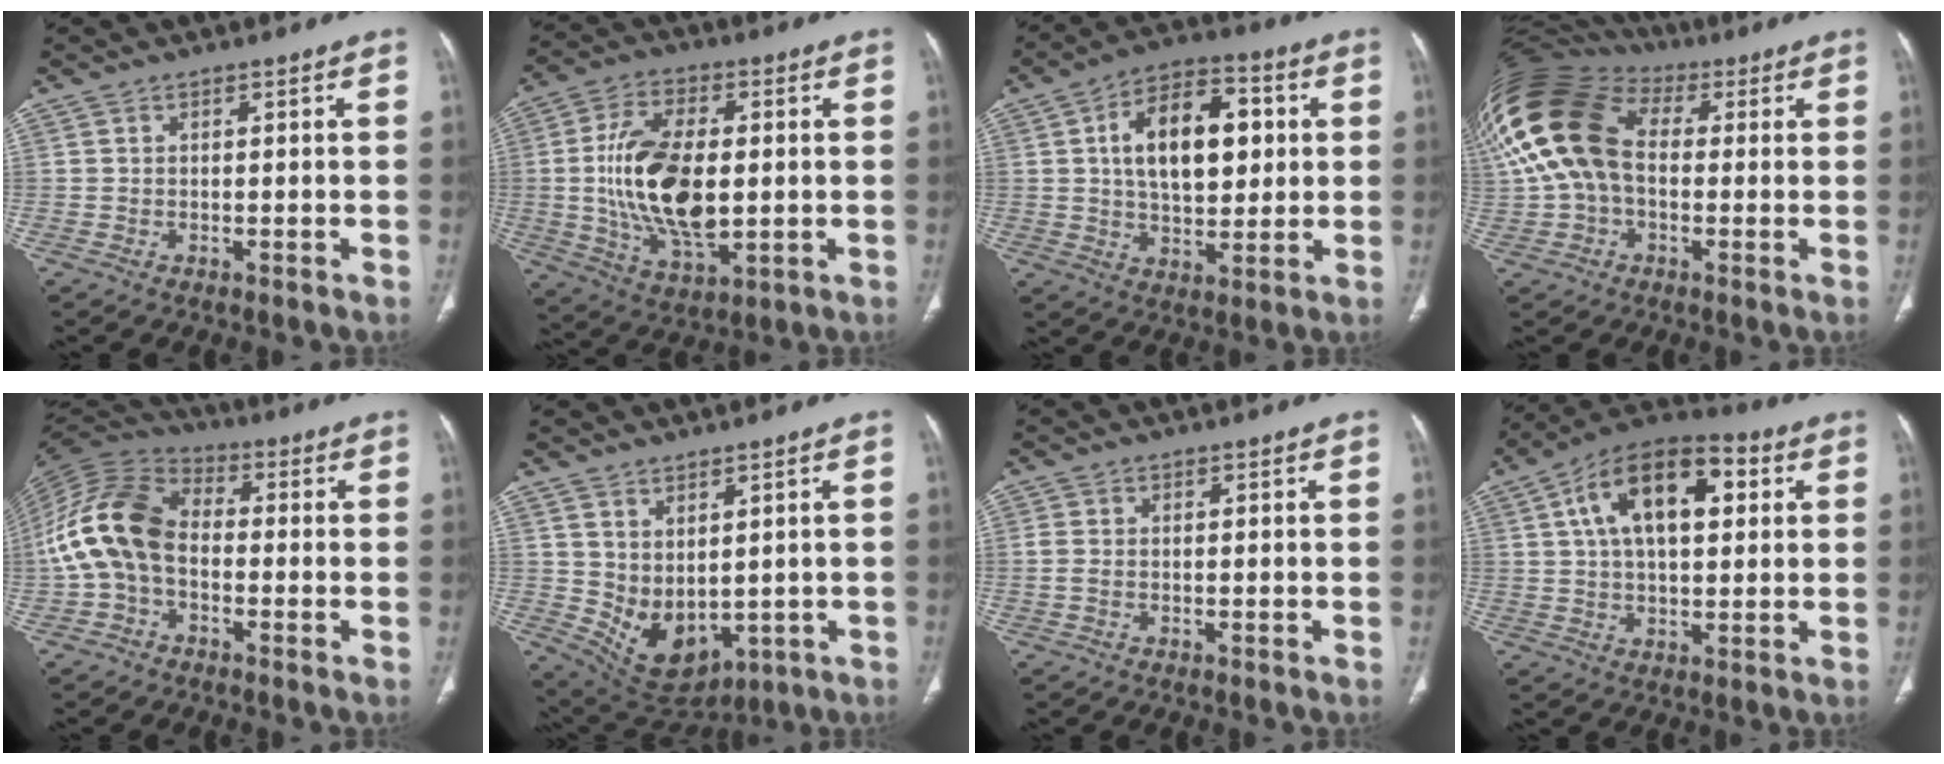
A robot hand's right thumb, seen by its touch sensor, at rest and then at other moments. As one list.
[{"total": 18.3, "force": [0.0, 9.5, 15.6], "torque": [-0.290, -0.008, 0.007]}, {"total": 16.4, "force": [3.0, 9.2, 13.2], "torque": [-0.184, 0.009, 0.048]}, {"total": 19.8, "force": [2.2, 13.4, 14.4], "torque": [-0.320, 0.042, 0.034]}, {"total": 13.8, "force": [-1.8, 9.3, 10.1], "torque": [-0.204, 0.035, -0.044]}, {"total": 9.1, "force": [1.1, 5.9, 6.8], "torque": [-0.099, -0.019, 0.058]}, {"total": 1.7, "force": [-0.3, 0.9, 1.4], "torque": [-0.040, 0.001, -0.005]}, {"total": 17.2, "force": [4.9, 8.9, 13.8], "torque": [-0.206, 0.017, 0.072]}]